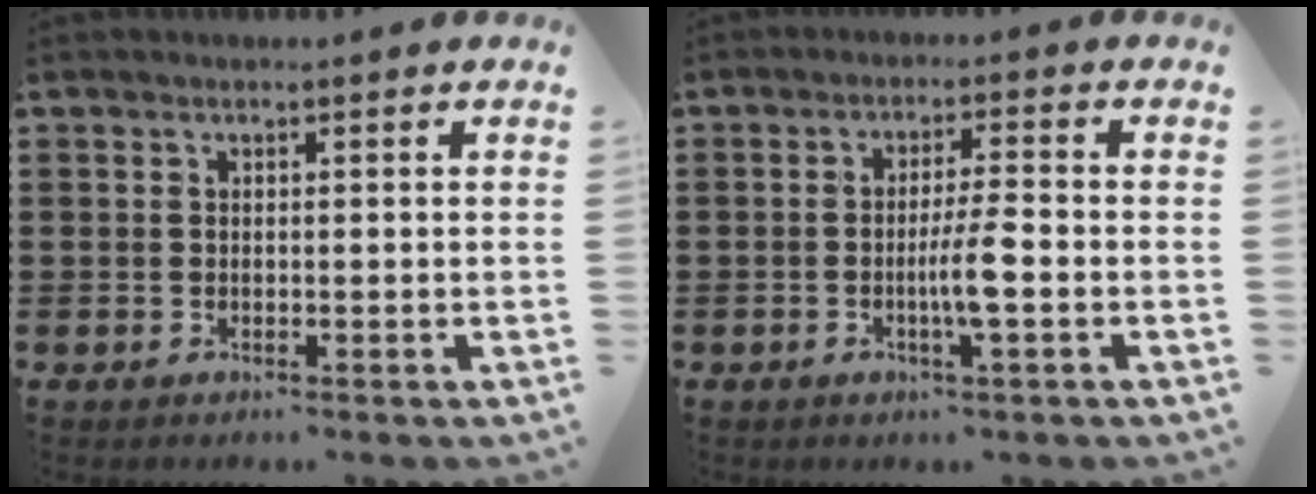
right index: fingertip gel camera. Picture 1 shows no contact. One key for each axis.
{"total": 5.0, "fx": -1.4, "fy": -0.1, "fz": 4.7, "tx": -0.091, "ty": -0.012, "tz": -0.029}